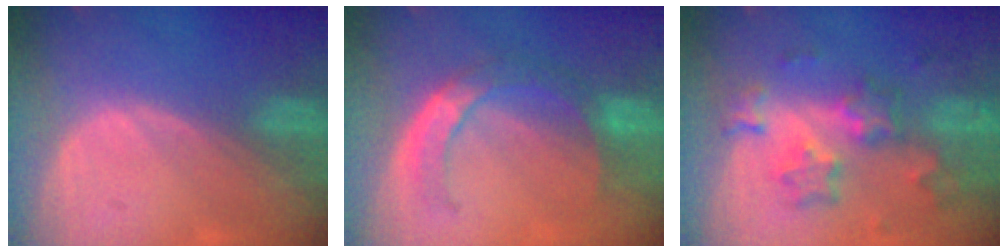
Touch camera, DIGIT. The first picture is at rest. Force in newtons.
{"total": 7.8, "press": 6.7, "slide": 4.0}
{"total": 8.7, "press": 7.7, "slide": 4.1}